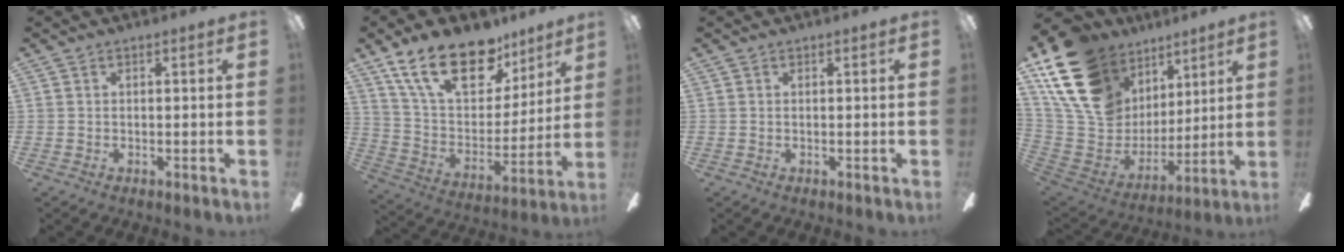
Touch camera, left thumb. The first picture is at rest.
{"total": 22.6, "force": [14.6, 11.4, 13.0], "torque": [-0.229, -0.078, 0.261]}
{"total": 0.0}
{"total": 22.3, "force": [11.8, 15.5, 10.9], "torque": [-0.224, -0.051, 0.237]}